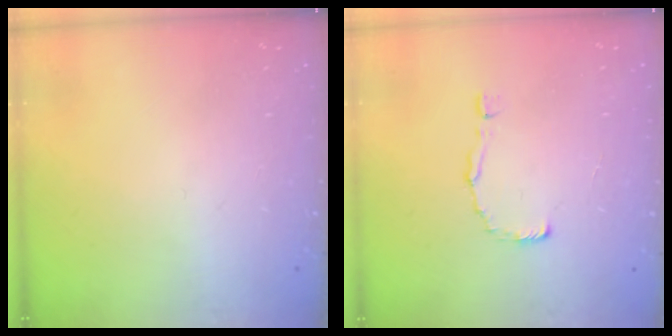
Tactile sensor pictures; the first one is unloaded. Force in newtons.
{"total": 2.0, "press": 2.0, "slide": 0.1}